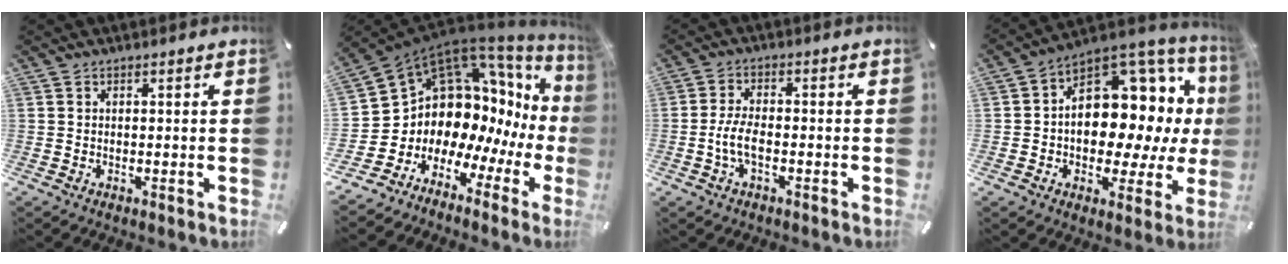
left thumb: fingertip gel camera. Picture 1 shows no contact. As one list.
[{"total": 11.8, "force": [4.1, 9.7, 5.5], "torque": [-0.114, -0.095, 0.091]}, {"total": 5.6, "force": [-1.7, 2.5, 4.7], "torque": [-0.106, 0.003, -0.035]}, {"total": 14.0, "force": [2.4, 10.4, 9.1], "torque": [-0.114, -0.051, 0.043]}]